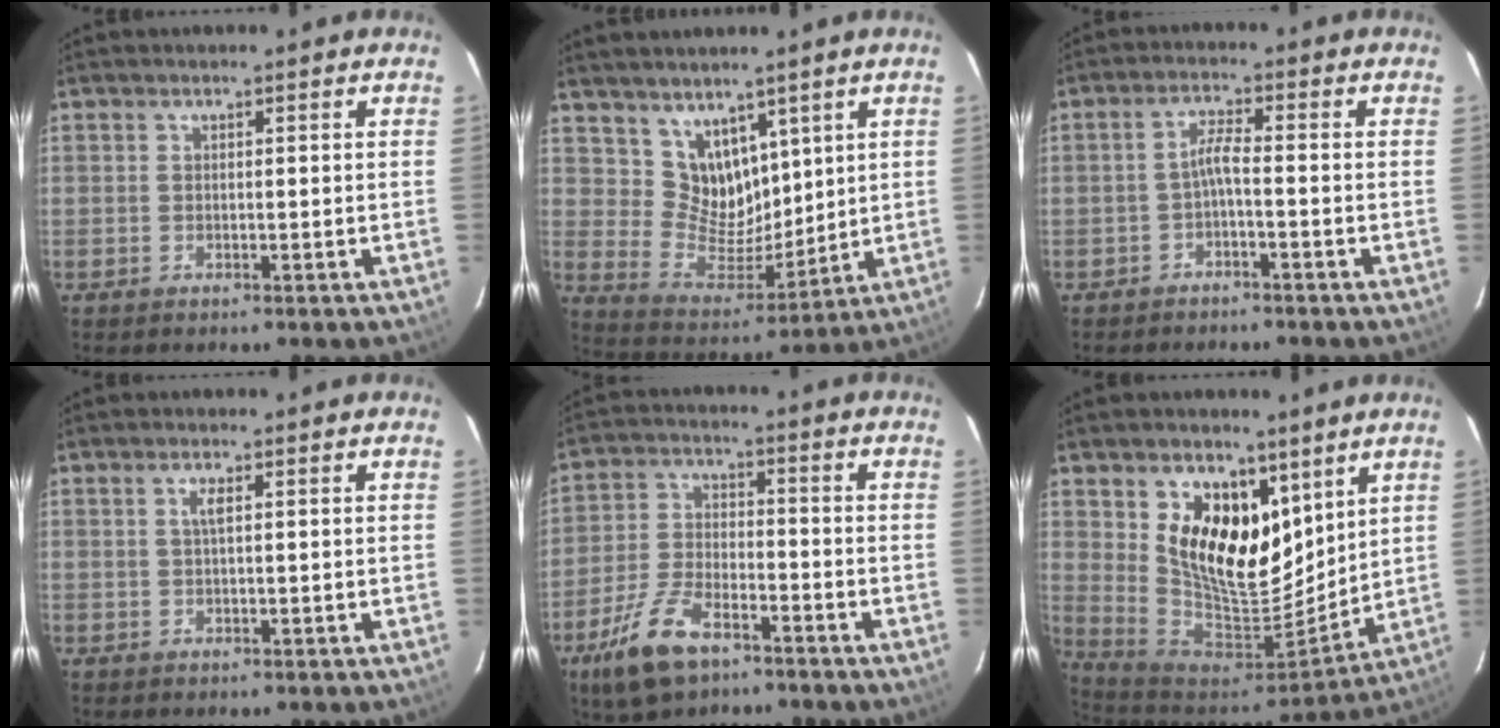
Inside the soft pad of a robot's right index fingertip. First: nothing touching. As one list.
[{"total": 9.9, "force": [6.2, 6.9, 3.6], "torque": [-0.058, -0.008, 0.131]}, {"total": 2.6, "force": [-1.3, 0.0, 2.2], "torque": [-0.049, 0.010, -0.024]}, {"total": 1.5, "force": [0.5, 0.2, 1.4], "torque": [-0.024, 0.005, 0.010]}, {"total": 11.9, "force": [-7.7, 5.1, 7.5], "torque": [-0.171, -0.011, -0.145]}, {"total": 16.8, "force": [7.5, 10.1, 11.1], "torque": [-0.213, -0.008, 0.146]}]